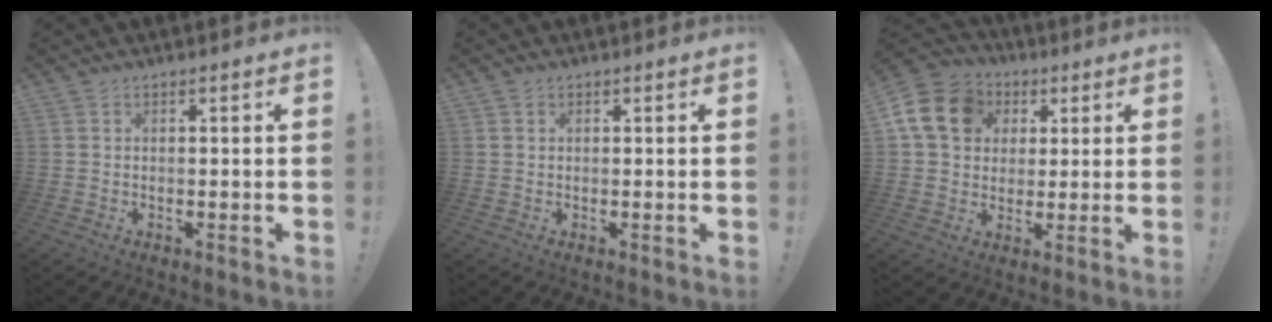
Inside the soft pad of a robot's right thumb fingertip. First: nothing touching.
{"total": 0.7, "force": [0.3, 0.6, 0.0], "torque": [0.009, -0.002, 0.005]}
{"total": 16.2, "force": [4.8, 12.9, 8.4], "torque": [-0.128, -0.005, 0.095]}